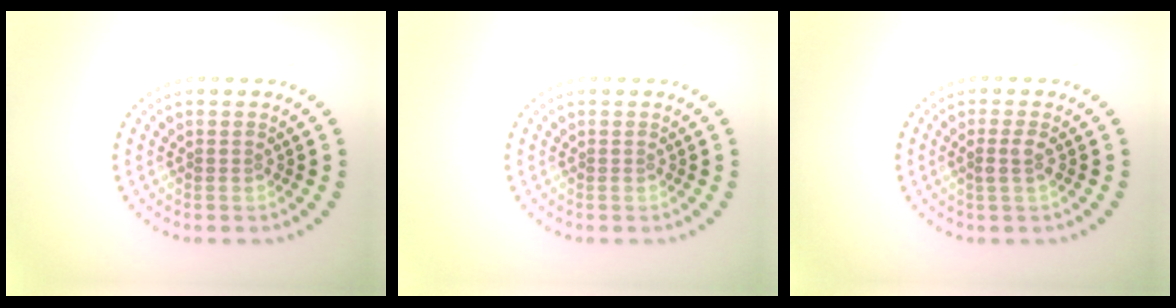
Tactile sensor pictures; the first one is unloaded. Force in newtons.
{"total": 0.0}
{"total": 1.3, "press": 1.1, "slide": 0.7}